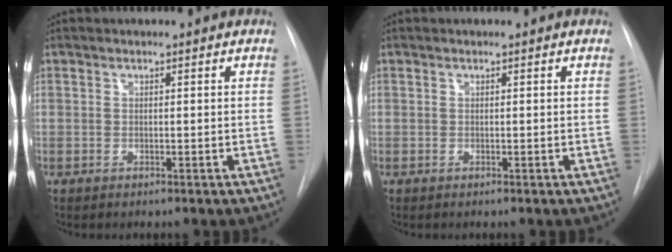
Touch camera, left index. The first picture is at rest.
{"total": 0.0}